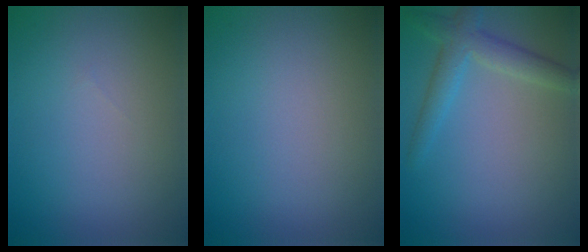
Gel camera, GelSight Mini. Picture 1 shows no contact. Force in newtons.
{"total": 0.0}
{"total": 3.2, "press": 3.2, "slide": 0.1}